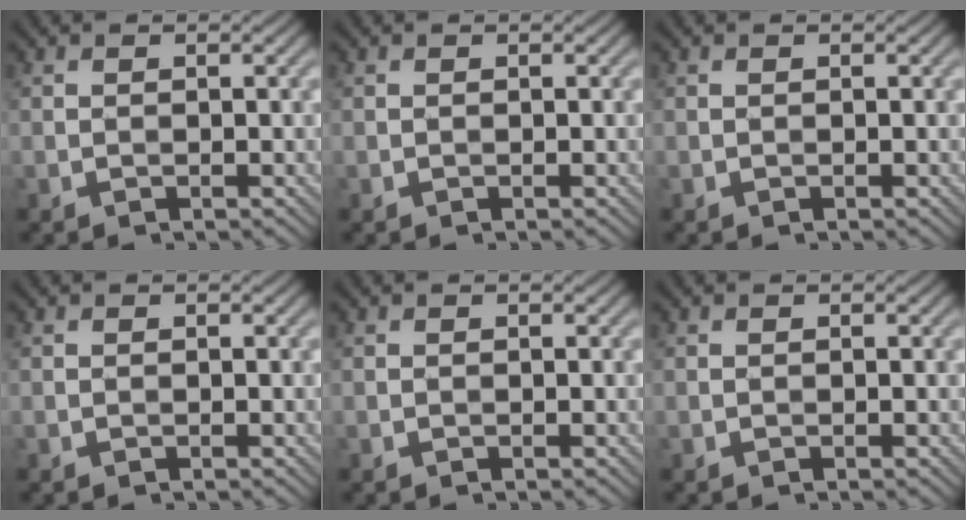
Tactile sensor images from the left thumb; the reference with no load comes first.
{"total": 0.0}
{"total": 0.0}
{"total": 0.0}
{"total": 0.0}
{"total": 0.0}